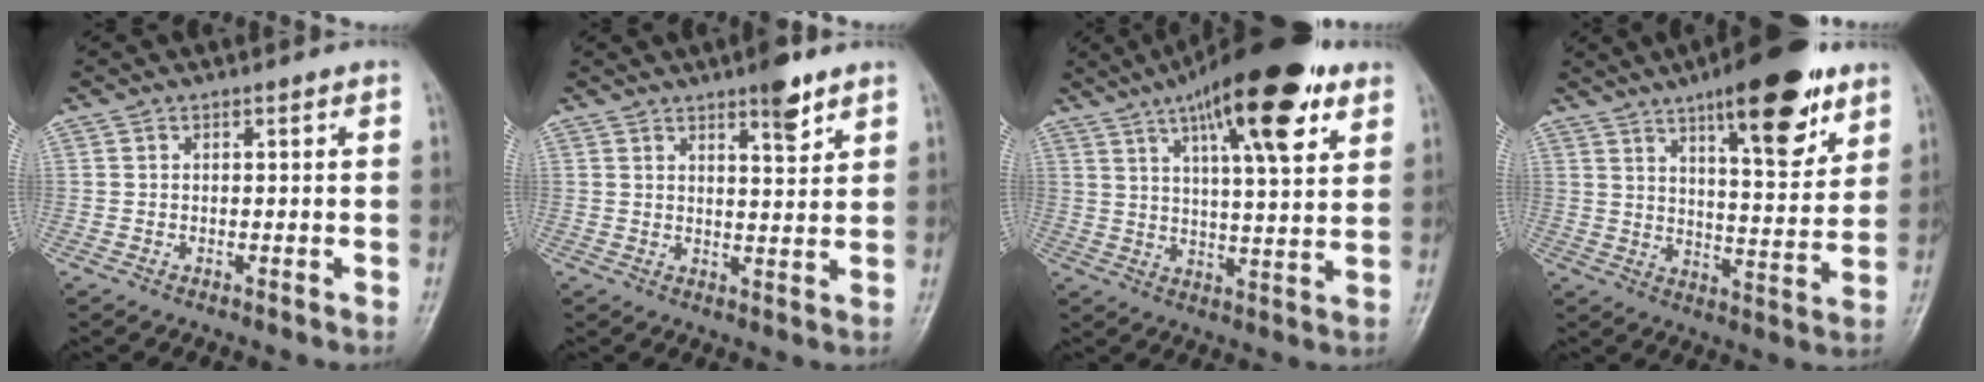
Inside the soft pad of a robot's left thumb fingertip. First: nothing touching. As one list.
[{"total": 5.4, "force": [3.7, 1.4, 3.7], "torque": [-0.043, -0.024, 0.052]}, {"total": 19.9, "force": [10.7, 5.5, 15.9], "torque": [-0.229, -0.021, 0.163]}, {"total": 17.7, "force": [10.5, 5.5, 13.2], "torque": [-0.158, -0.051, 0.158]}]